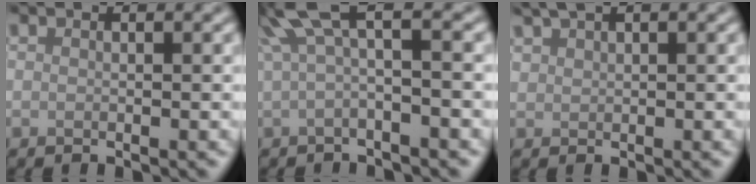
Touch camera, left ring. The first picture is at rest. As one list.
[{"total": 3.9, "force": [1.5, 0.6, 3.6], "torque": [-0.071, 0.013, 0.024]}, {"total": 2.3, "force": [1.8, 0.7, 1.2], "torque": [-0.019, 0.009, 0.037]}]